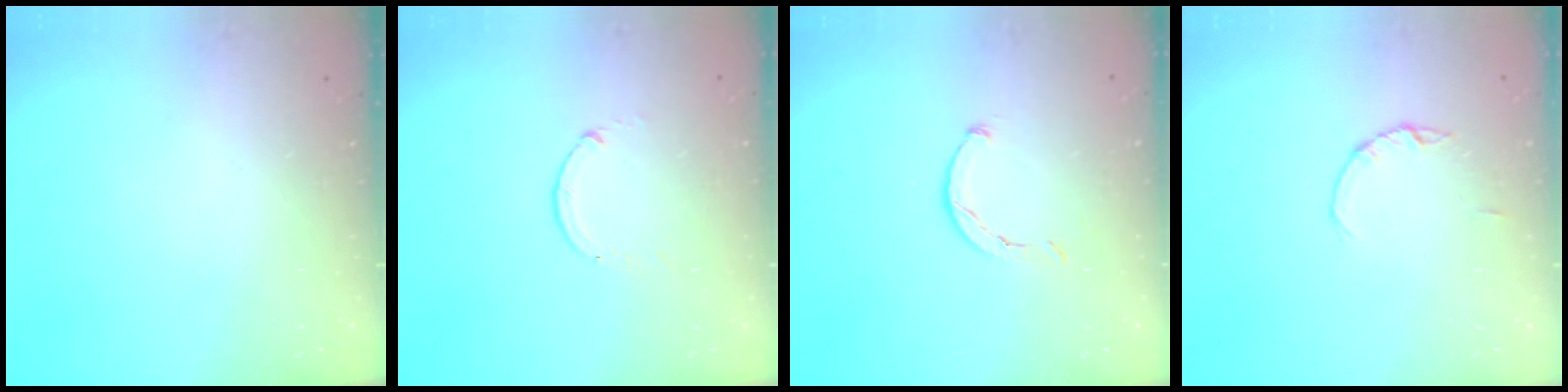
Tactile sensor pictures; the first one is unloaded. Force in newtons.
{"total": 0.0}
{"total": 2.3, "press": 2.3, "slide": 0.4}
{"total": 1.0, "press": 1.0, "slide": 0.2}